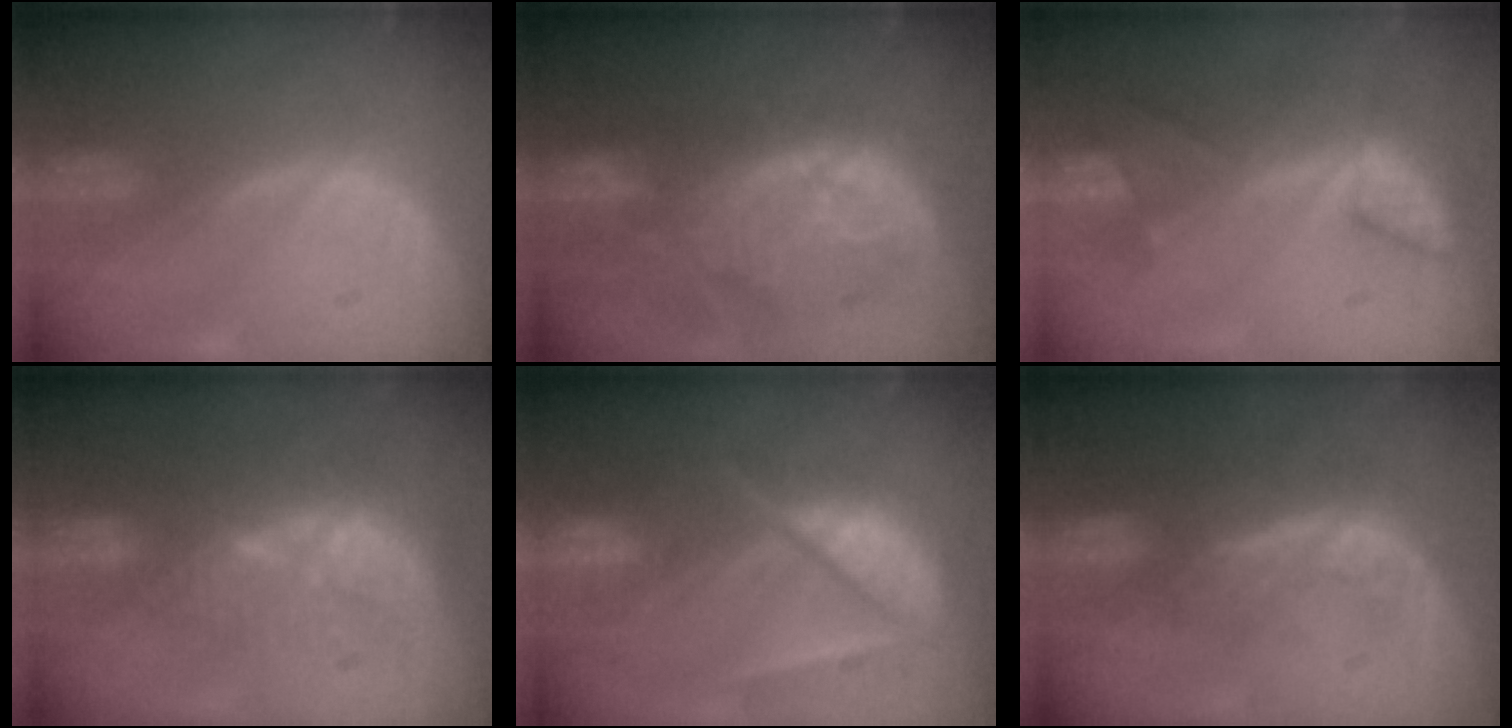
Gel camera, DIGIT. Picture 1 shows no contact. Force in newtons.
{"total": 12.2, "press": 10.9, "slide": 5.4}
{"total": 8.4, "press": 7.2, "slide": 4.4}
{"total": 10.2, "press": 8.8, "slide": 5.0}
{"total": 9.8, "press": 8.4, "slide": 5.0}
{"total": 8.2, "press": 7.0, "slide": 4.3}